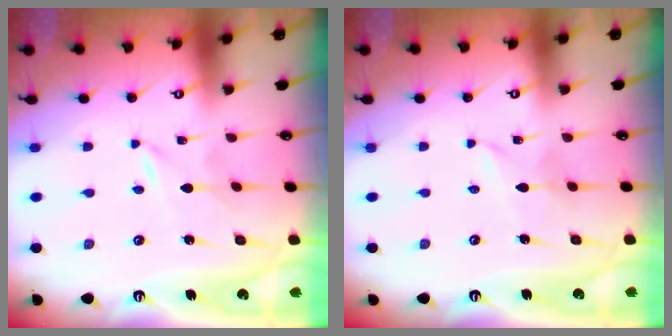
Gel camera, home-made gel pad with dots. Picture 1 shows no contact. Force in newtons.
{"total": 2.0, "press": 2.0, "slide": 0.1}